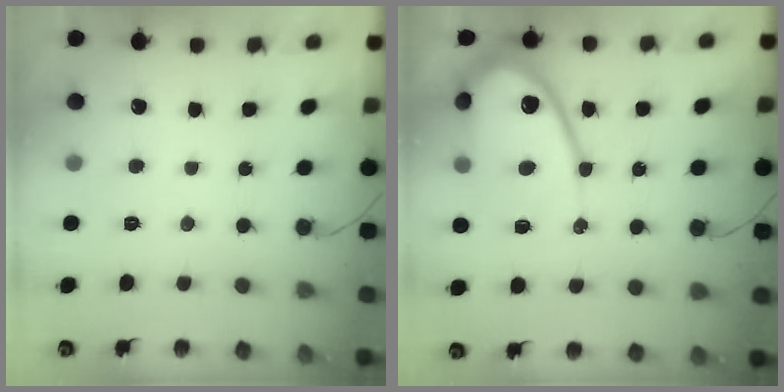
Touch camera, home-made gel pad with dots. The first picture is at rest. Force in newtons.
{"total": 12.5, "press": 12.5, "slide": 1.1}